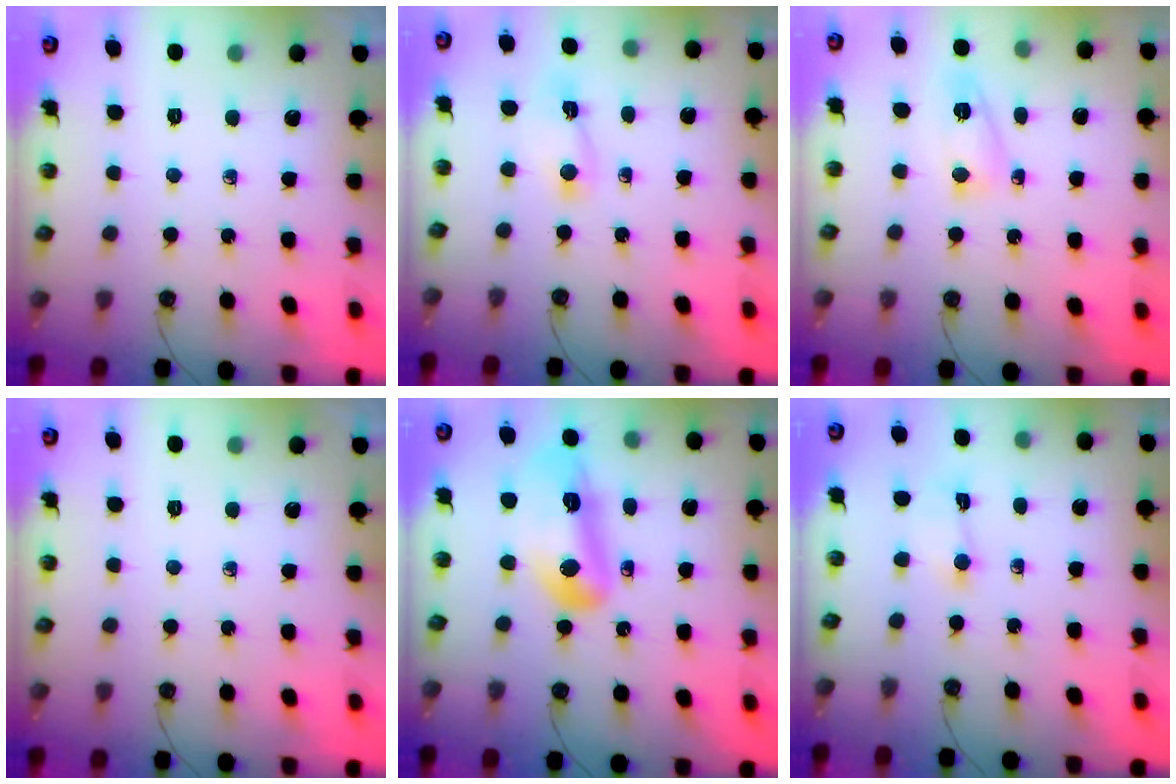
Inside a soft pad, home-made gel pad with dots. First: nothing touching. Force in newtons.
{"total": 2.3, "press": 2.3, "slide": 0.3}
{"total": 5.7, "press": 5.6, "slide": 0.5}
{"total": 0.0}
{"total": 13.3, "press": 13.2, "slide": 1.6}
{"total": 1.5, "press": 1.4, "slide": 0.6}